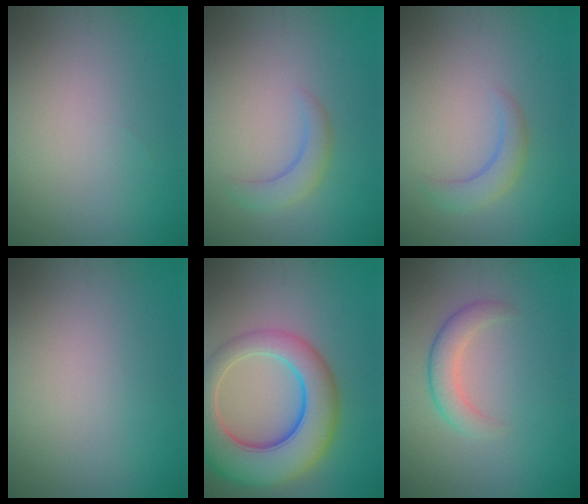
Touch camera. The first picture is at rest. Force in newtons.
{"total": 2.3, "press": 2.3, "slide": 0.4}
{"total": 2.3, "press": 2.3, "slide": 0.4}
{"total": 0.0}
{"total": 10.3, "press": 10.3, "slide": 0.7}
{"total": 2.8, "press": 2.8, "slide": 0.2}